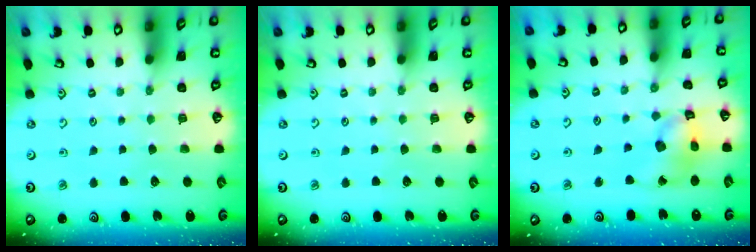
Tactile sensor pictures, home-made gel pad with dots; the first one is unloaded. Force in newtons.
{"total": 0.0}
{"total": 13.1, "press": 12.9, "slide": 1.9}